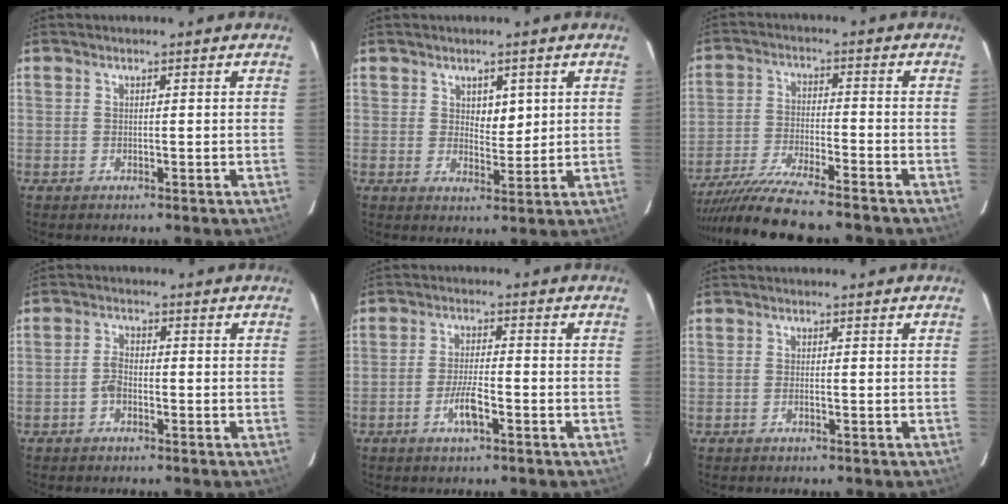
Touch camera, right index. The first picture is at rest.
{"total": 3.4, "force": [1.3, 1.9, 2.5], "torque": [-0.033, -0.003, 0.023]}
{"total": 13.1, "force": [-11.5, 0.2, 6.1], "torque": [-0.099, -0.021, -0.190]}
{"total": 2.5, "force": [-1.0, 1.2, 2.0], "torque": [-0.040, 0.005, -0.022]}
{"total": 4.6, "force": [-2.1, 0.7, 4.0], "torque": [-0.079, -0.001, -0.041]}
{"total": 0.7, "force": [-0.3, 0.0, 0.6], "torque": [-0.013, 0.001, -0.005]}